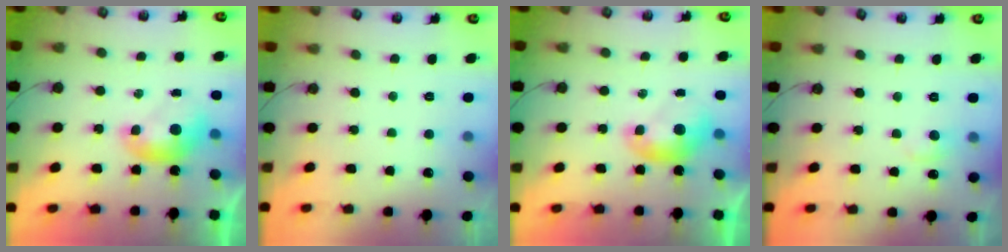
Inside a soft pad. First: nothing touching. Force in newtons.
{"total": 2.7, "press": 2.7, "slide": 0.3}
{"total": 0.0}
{"total": 0.9, "press": 0.4, "slide": 0.8}